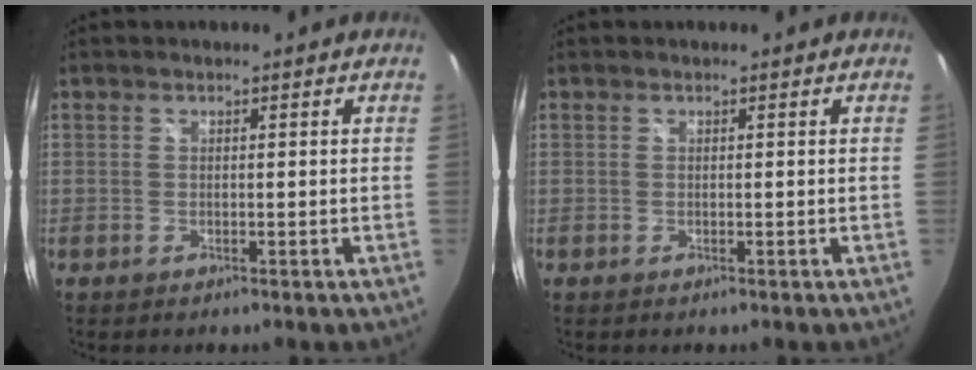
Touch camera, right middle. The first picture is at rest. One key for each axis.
{"total": 0.0}